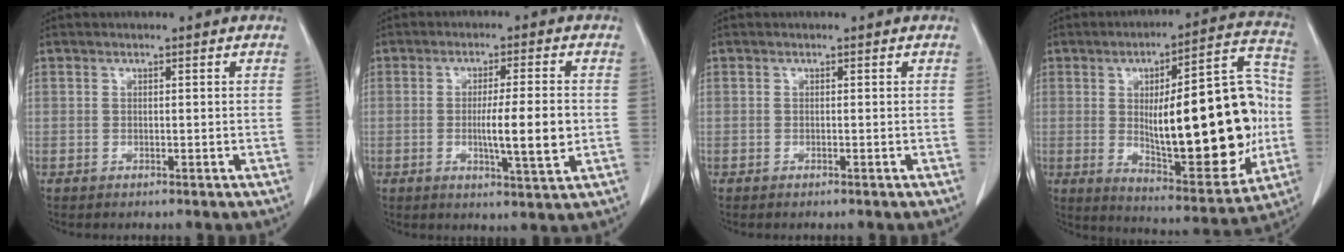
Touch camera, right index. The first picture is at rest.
{"total": 7.8, "force": [-0.9, 0.3, 7.8], "torque": [-0.124, -0.012, -0.014]}
{"total": 0.0}
{"total": 25.3, "force": [-0.9, 7.2, 24.2], "torque": [-0.327, 0.018, 0.002]}